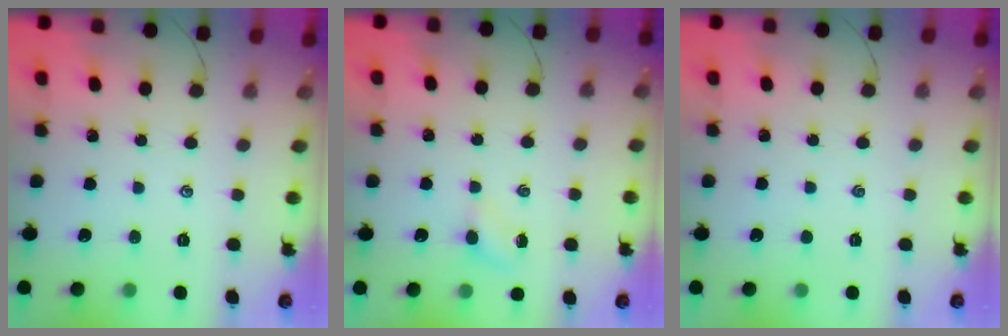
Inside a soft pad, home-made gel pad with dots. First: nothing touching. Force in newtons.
{"total": 2.8, "press": 2.6, "slide": 0.9}
{"total": 0.0}